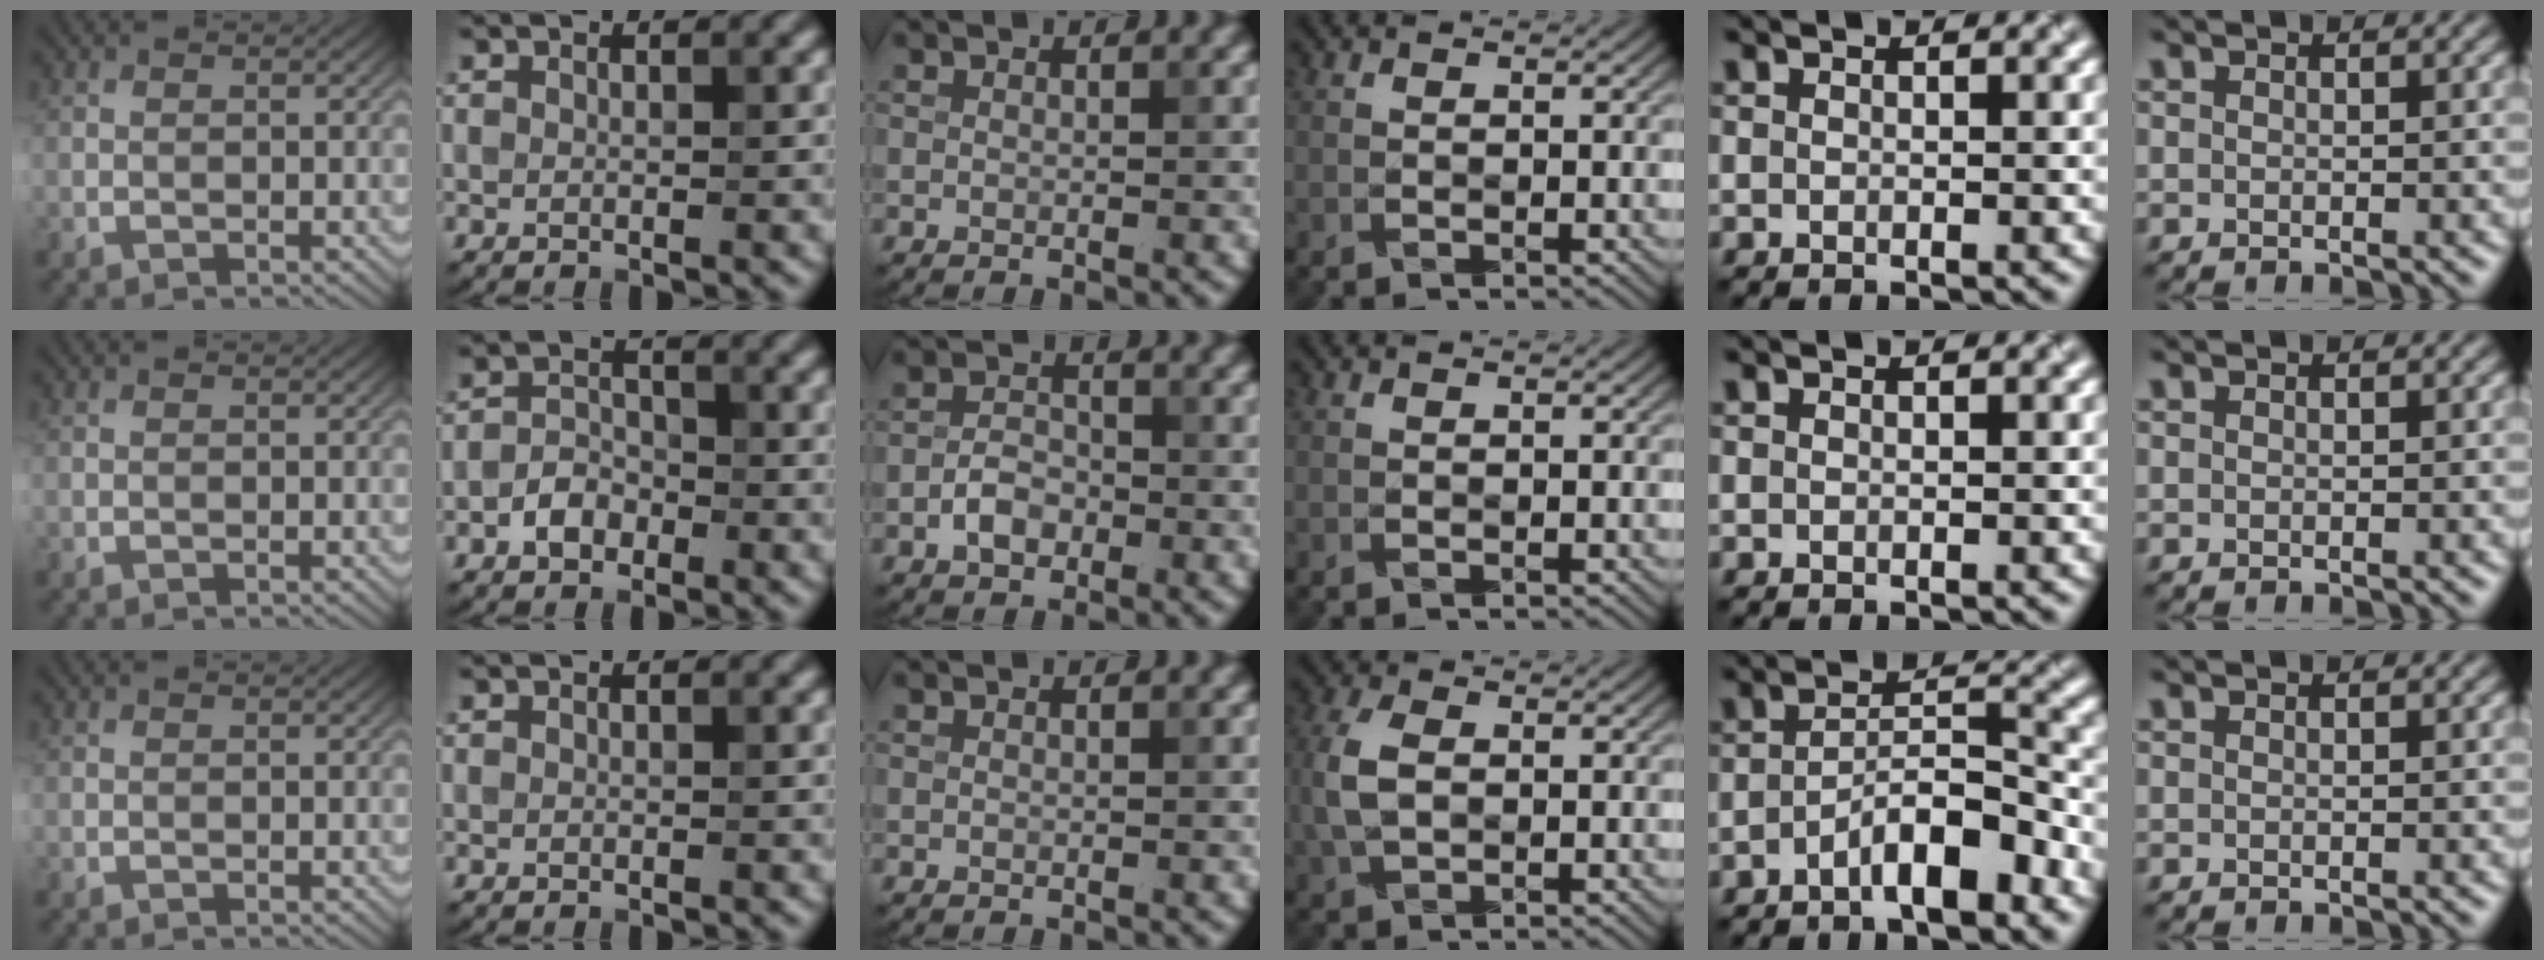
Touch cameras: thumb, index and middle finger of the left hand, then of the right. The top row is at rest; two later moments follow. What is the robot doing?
{"motion": "fold", "object": "apron"}